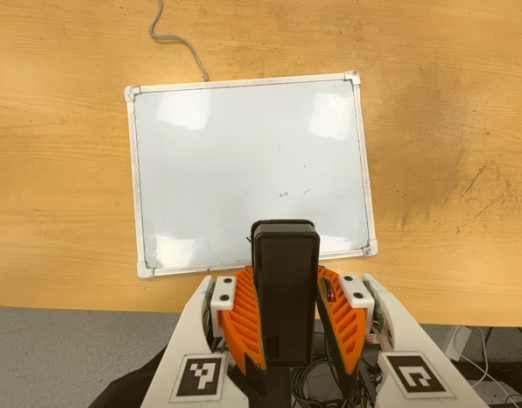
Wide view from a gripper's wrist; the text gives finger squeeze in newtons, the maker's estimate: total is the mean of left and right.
{"total": 6.2, "left": 5.3, "right": 7.2}